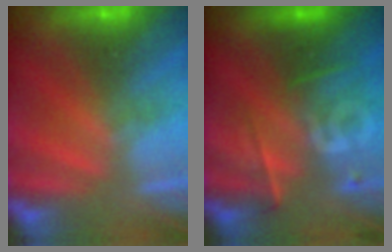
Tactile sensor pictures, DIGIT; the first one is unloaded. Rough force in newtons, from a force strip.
{"total": 2.3}